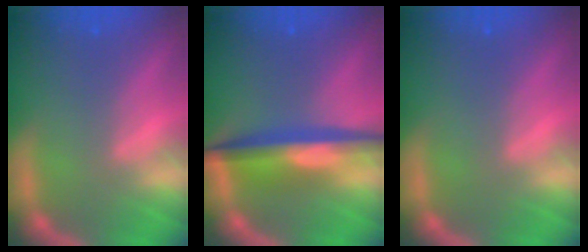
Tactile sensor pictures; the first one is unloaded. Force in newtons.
{"total": 6.6}
{"total": 0.0}